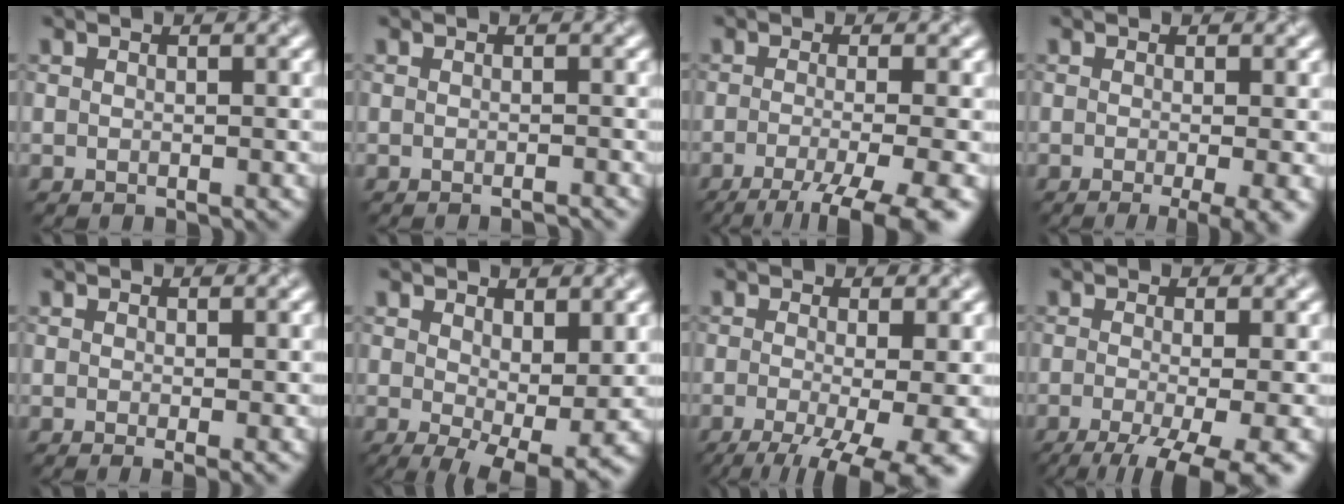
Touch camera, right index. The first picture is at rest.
{"total": 1.8, "force": [-1.6, 0.2, 0.7], "torque": [-0.007, 0.006, -0.021]}
{"total": 7.3, "force": [-4.3, 1.5, 5.7], "torque": [-0.089, -0.011, -0.071]}
{"total": 5.0, "force": [-2.2, 1.5, 4.2], "torque": [-0.052, -0.008, -0.022]}
{"total": 2.3, "force": [-0.4, 0.8, 2.1], "torque": [-0.035, -0.013, 0.004]}
{"total": 7.5, "force": [-0.7, 3.2, 6.7], "torque": [-0.122, -0.023, 0.004]}
{"total": 10.6, "force": [-4.6, 4.1, 8.6], "torque": [-0.136, -0.026, -0.048]}
{"total": 8.6, "force": [-4.7, 2.8, 6.6], "torque": [-0.101, -0.027, -0.059]}